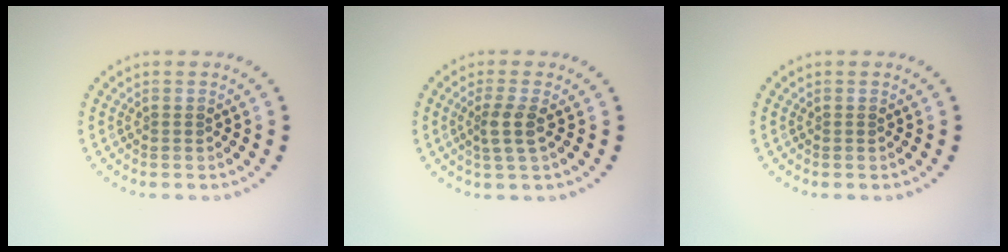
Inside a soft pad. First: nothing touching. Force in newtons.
{"total": 2.2, "press": 1.8, "slide": 1.3}
{"total": 0.0}